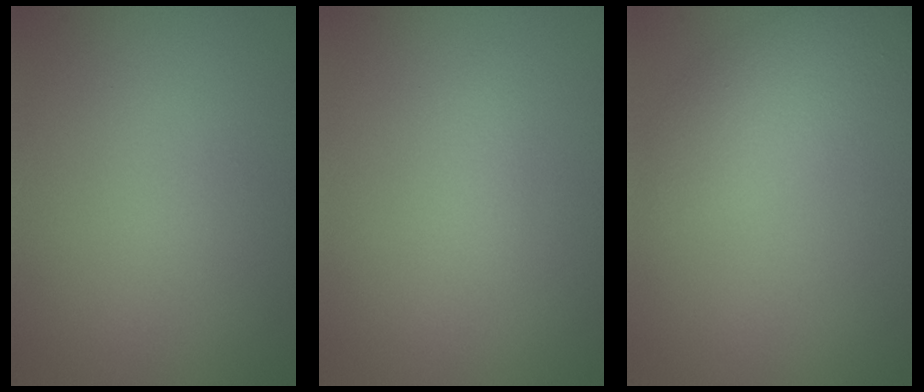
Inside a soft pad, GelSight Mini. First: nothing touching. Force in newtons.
{"total": 0.6, "press": 0.6, "slide": 0.0}
{"total": 3.4, "press": 3.4, "slide": 0.2}